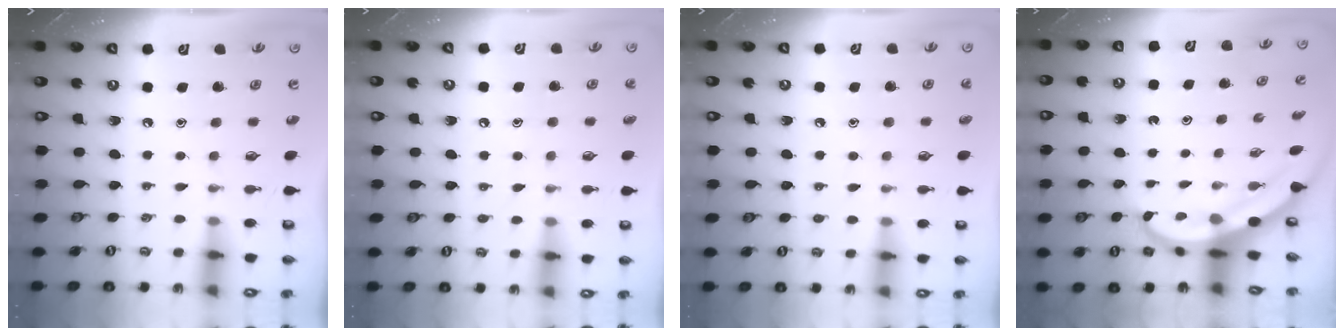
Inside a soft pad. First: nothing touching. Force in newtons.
{"total": 5.3, "press": 5.2, "slide": 0.6}
{"total": 4.4, "press": 4.4, "slide": 0.4}
{"total": 4.5, "press": 4.5, "slide": 0.7}